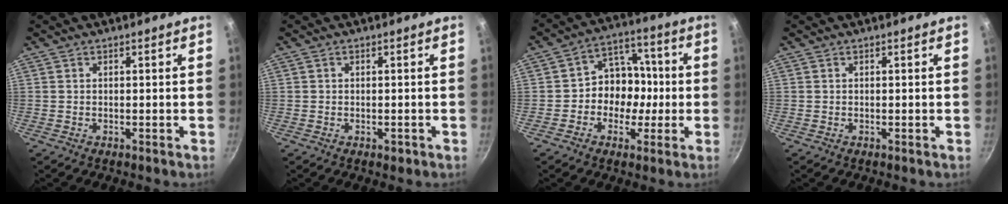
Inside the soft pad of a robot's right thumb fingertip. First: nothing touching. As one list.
[{"total": 1.1, "force": [-0.4, 0.8, 0.7], "torque": [-0.008, 0.002, -0.007]}, {"total": 10.2, "force": [-1.5, 8.5, 5.5], "torque": [-0.025, 0.033, -0.035]}, {"total": 0.0}]